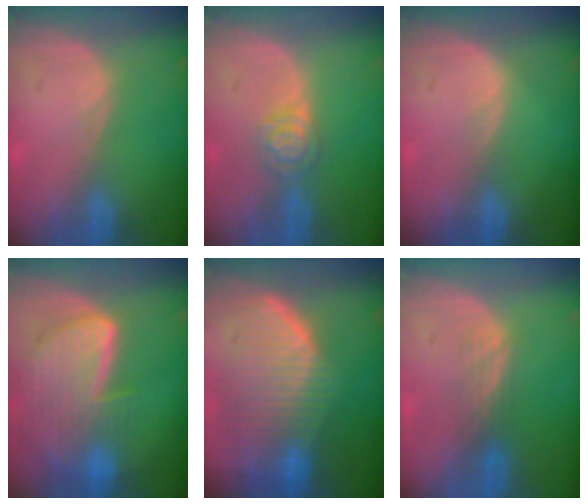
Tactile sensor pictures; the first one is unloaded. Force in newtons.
{"total": 3.9, "press": 3.6, "slide": 1.5}
{"total": 0.8, "press": 0.5, "slide": 0.7}
{"total": 9.1, "press": 8.0, "slide": 4.3}
{"total": 10.1, "press": 9.0, "slide": 4.6}
{"total": 2.2, "press": 2.2, "slide": 0.2}